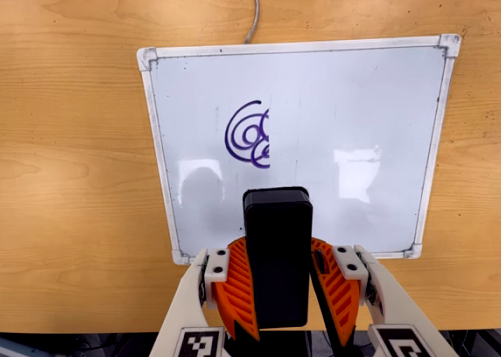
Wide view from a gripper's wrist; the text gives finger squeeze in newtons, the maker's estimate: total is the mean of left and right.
{"total": 9.6, "left": 9.8, "right": 9.4}